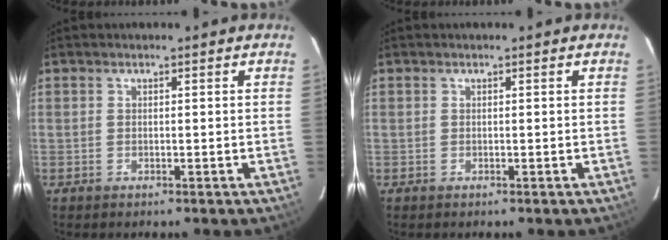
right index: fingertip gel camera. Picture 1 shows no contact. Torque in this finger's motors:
{"motor_torque": [0.00, 0.00, 0.00, 0.00]}